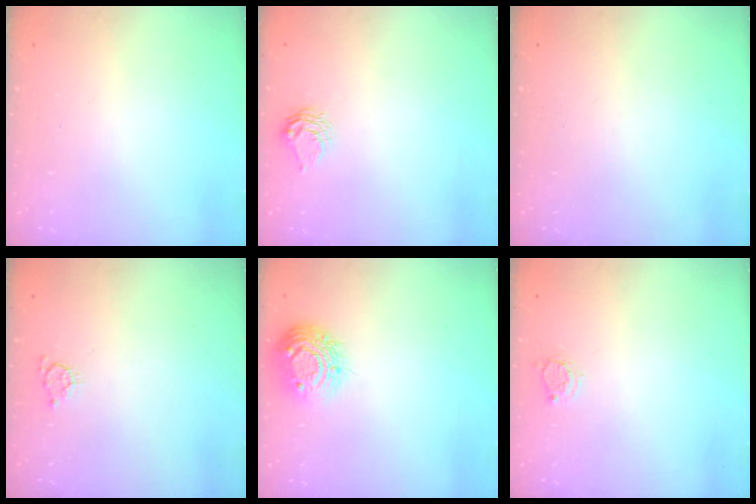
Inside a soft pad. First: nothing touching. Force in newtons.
{"total": 8.2, "press": 8.1, "slide": 0.4}
{"total": 0.0}
{"total": 3.6, "press": 3.6, "slide": 0.4}
{"total": 11.6, "press": 11.6, "slide": 0.9}
{"total": 3.3, "press": 3.3, "slide": 0.2}